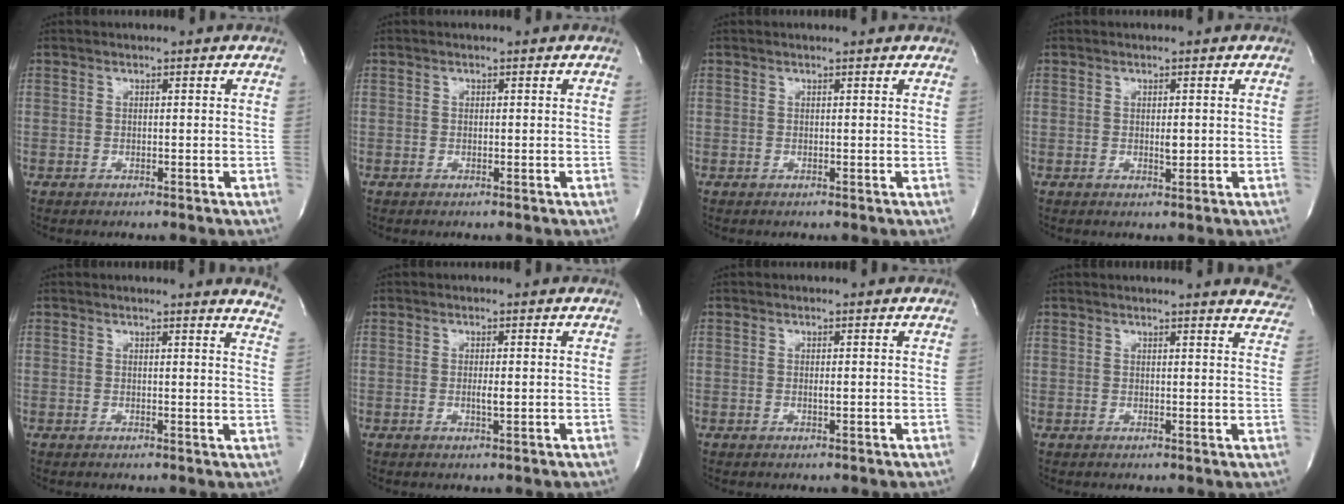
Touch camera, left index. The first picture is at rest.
{"total": 0.0}
{"total": 1.6, "force": [1.5, -0.2, 0.5], "torque": [-0.018, 0.003, 0.014]}
{"total": 1.2, "force": [0.1, 0.4, 1.2], "torque": [-0.020, -0.004, 0.003]}
{"total": 7.2, "force": [6.9, -0.5, 2.1], "torque": [-0.022, -0.058, 0.045]}
{"total": 1.3, "force": [-0.1, 0.1, 1.3], "torque": [-0.027, -0.004, -0.001]}
{"total": 0.5, "force": [0.0, 0.0, 0.5], "torque": [-0.014, -0.003, 0.000]}
{"total": 11.1, "force": [10.7, 1.2, 2.6], "torque": [-0.011, -0.043, 0.090]}